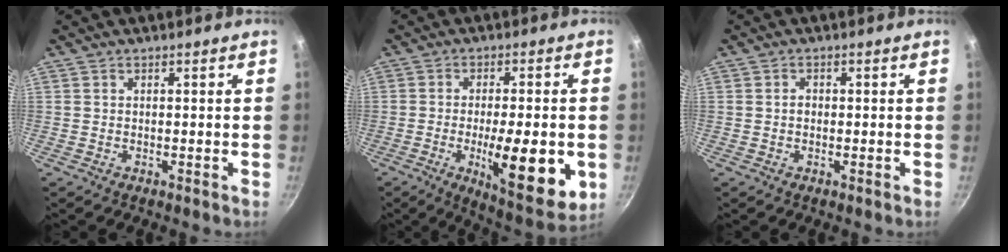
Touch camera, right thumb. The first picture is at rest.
{"total": 15.9, "force": [-3.6, 4.9, 14.7], "torque": [-0.196, -0.004, -0.049]}
{"total": 1.2, "force": [-0.1, 1.0, 0.7], "torque": [-0.011, 0.005, 0.000]}